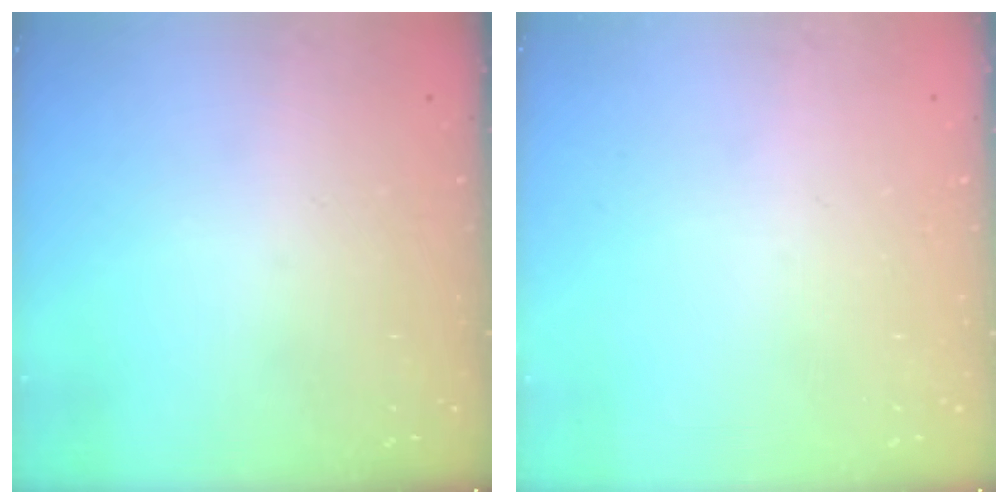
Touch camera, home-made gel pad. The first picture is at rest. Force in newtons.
{"total": 0.0}